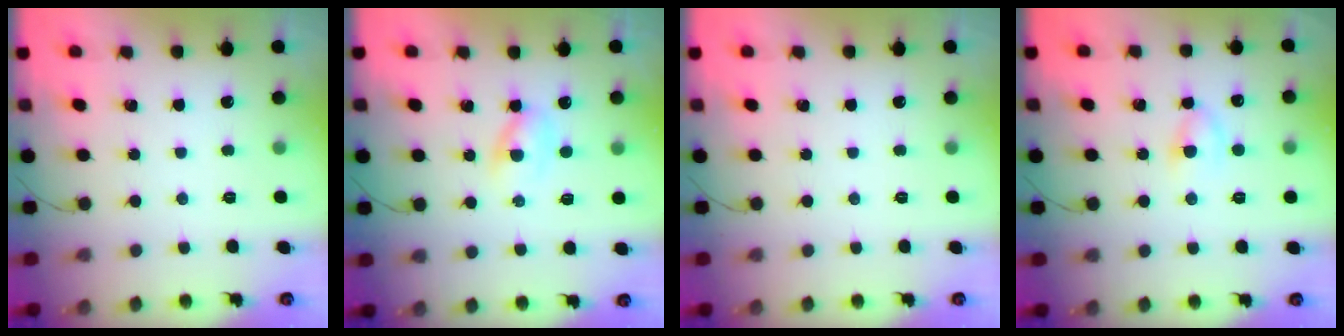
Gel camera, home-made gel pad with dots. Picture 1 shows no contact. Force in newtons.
{"total": 2.9, "press": 2.7, "slide": 1.1}
{"total": 0.0}
{"total": 4.3, "press": 4.0, "slide": 1.5}